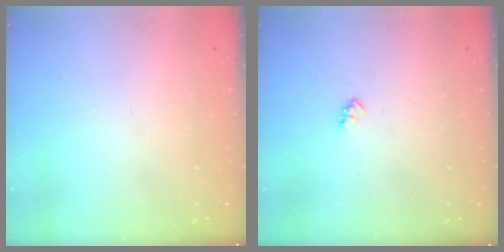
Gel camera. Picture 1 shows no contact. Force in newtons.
{"total": 2.0, "press": 2.0, "slide": 0.3}